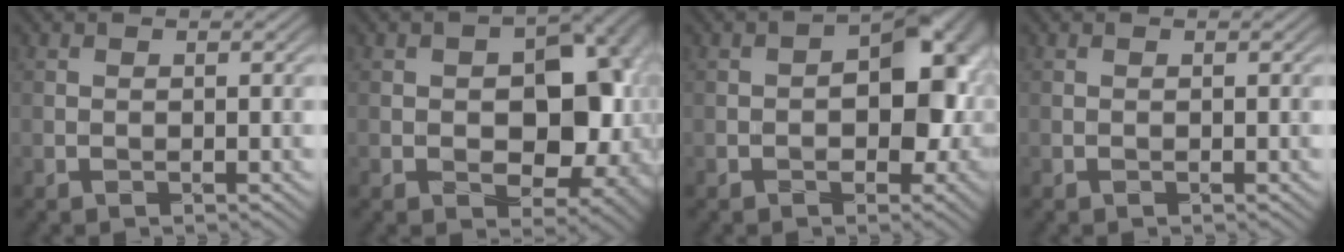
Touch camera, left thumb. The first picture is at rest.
{"total": 12.0, "force": [0.0, 7.8, 9.1], "torque": [-0.101, -0.007, 0.011]}
{"total": 8.4, "force": [-0.6, 5.3, 6.5], "torque": [-0.054, 0.007, -0.017]}
{"total": 0.0}